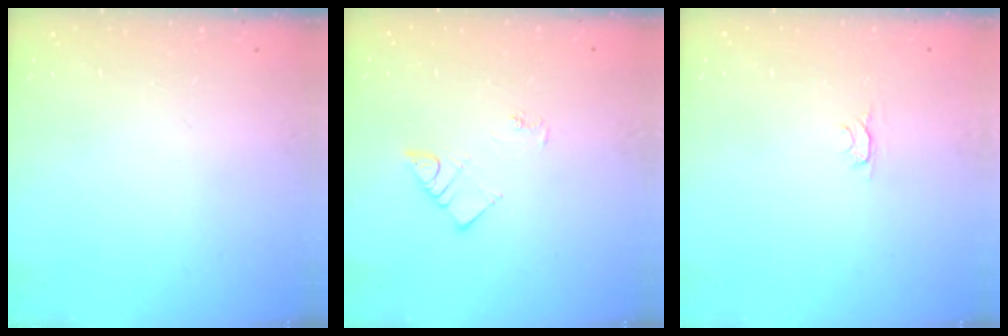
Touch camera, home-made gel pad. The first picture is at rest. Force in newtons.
{"total": 3.8, "press": 3.7, "slide": 0.6}
{"total": 2.4, "press": 2.3, "slide": 0.5}